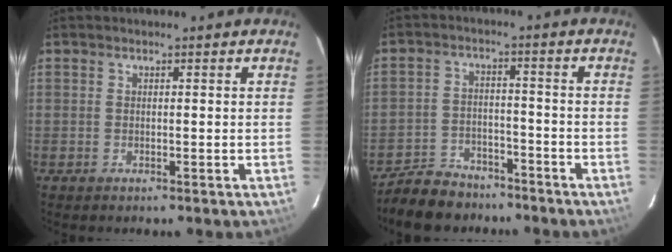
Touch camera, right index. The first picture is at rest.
{"total": 9.7, "force": [-8.2, 4.5, 2.6], "torque": [-0.083, 0.007, -0.127]}